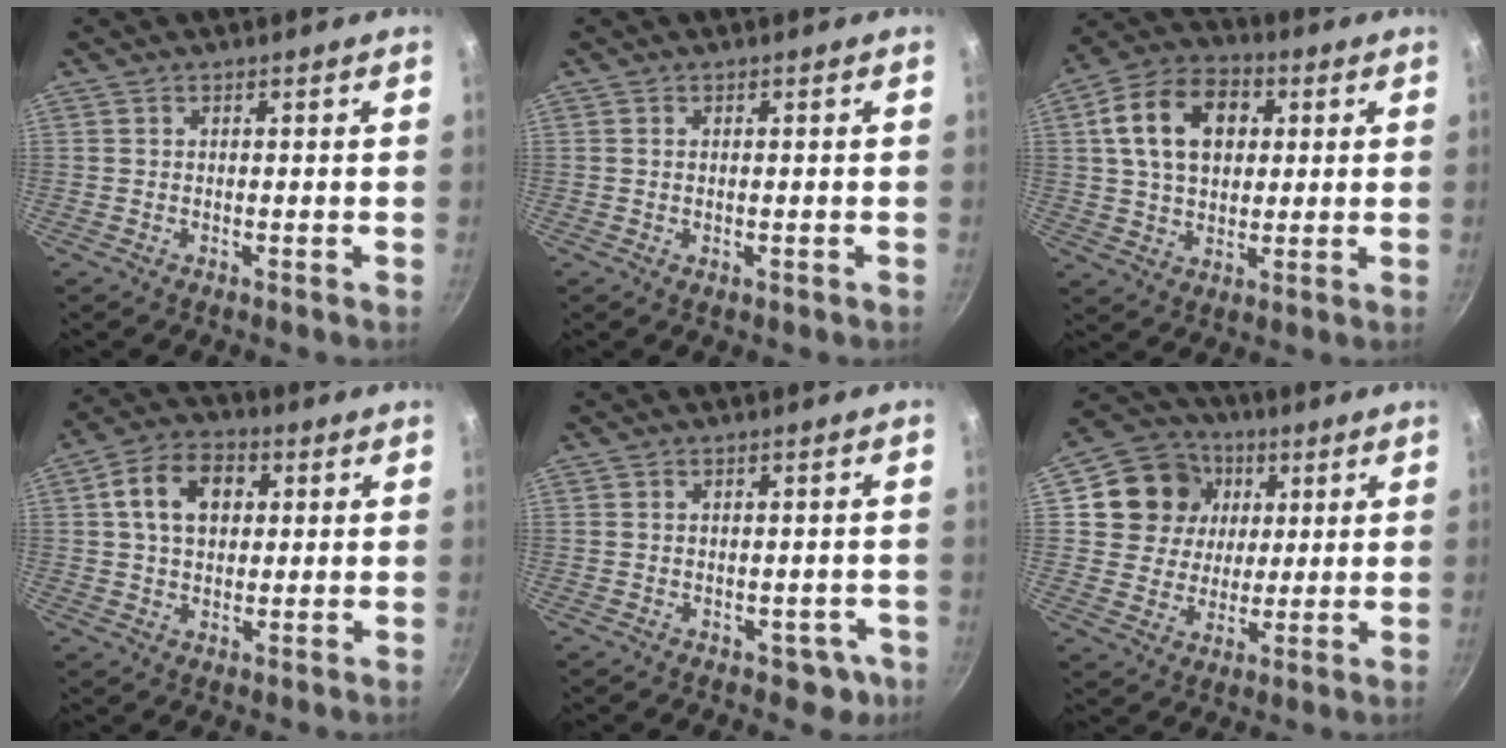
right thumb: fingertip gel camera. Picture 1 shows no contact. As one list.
[{"total": 0.8, "force": [-0.2, 0.4, 0.7], "torque": [-0.010, 0.000, -0.002]}, {"total": 14.7, "force": [3.4, 10.4, 9.9], "torque": [-0.148, 0.014, 0.047]}, {"total": 10.2, "force": [2.3, 7.3, 6.8], "torque": [-0.096, 0.013, 0.028]}, {"total": 4.0, "force": [-1.4, 3.0, 2.3], "torque": [-0.005, 0.023, 0.001]}, {"total": 13.8, "force": [4.0, 12.2, 5.1], "torque": [-0.067, 0.006, 0.064]}]